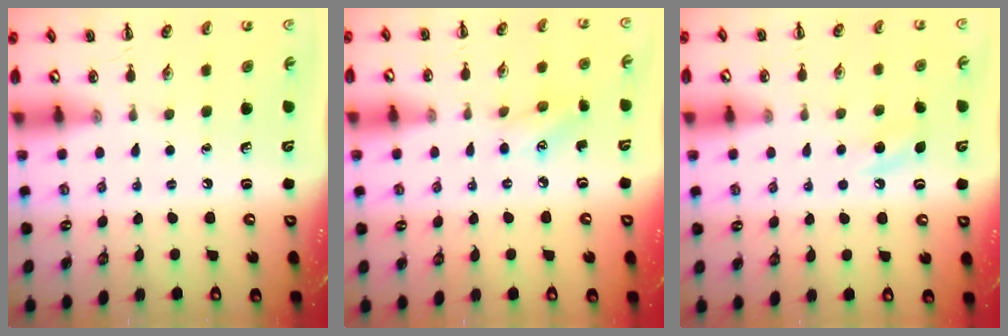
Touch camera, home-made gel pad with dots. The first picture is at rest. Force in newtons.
{"total": 6.0, "press": 5.8, "slide": 1.3}
{"total": 5.5, "press": 5.3, "slide": 1.7}